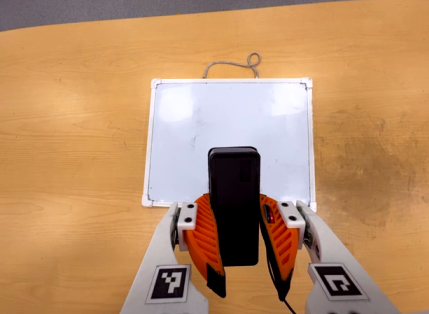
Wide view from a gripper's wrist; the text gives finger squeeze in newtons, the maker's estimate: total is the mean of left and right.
{"total": 9.5, "left": 8.1, "right": 11.0}